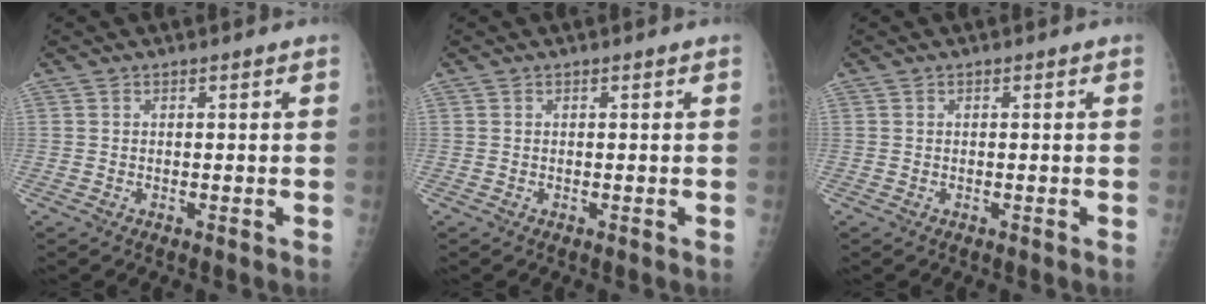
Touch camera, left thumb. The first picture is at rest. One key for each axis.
{"total": 0.0}
{"total": 0.0}